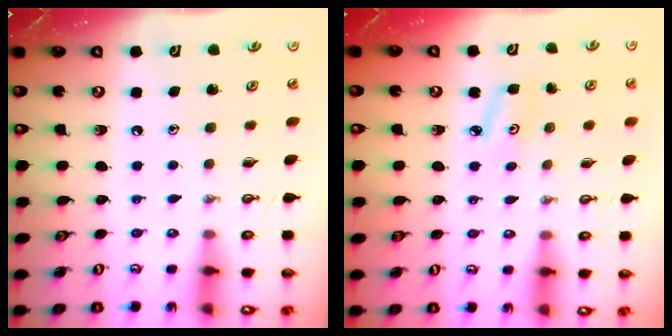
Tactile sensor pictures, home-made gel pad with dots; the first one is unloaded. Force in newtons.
{"total": 4.5, "press": 4.4, "slide": 0.5}